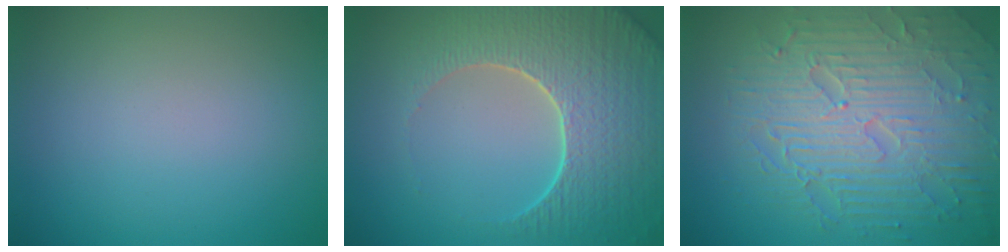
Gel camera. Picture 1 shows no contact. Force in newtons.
{"total": 7.6, "press": 5.9, "slide": 4.8}
{"total": 9.2, "press": 6.3, "slide": 6.7}